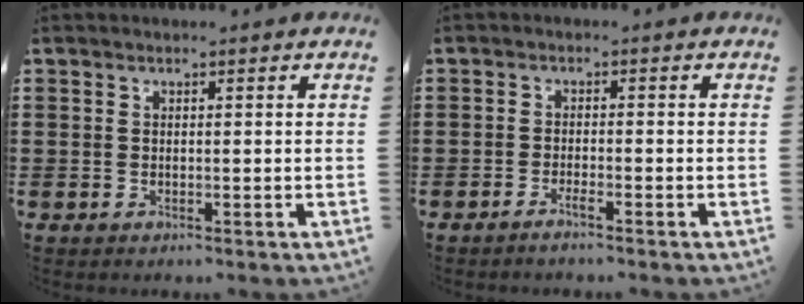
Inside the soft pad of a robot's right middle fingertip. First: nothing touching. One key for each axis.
{"total": 1.6, "fx": -1.2, "fy": -0.1, "fz": 1.0, "tx": -0.019, "ty": -0.004, "tz": -0.021}